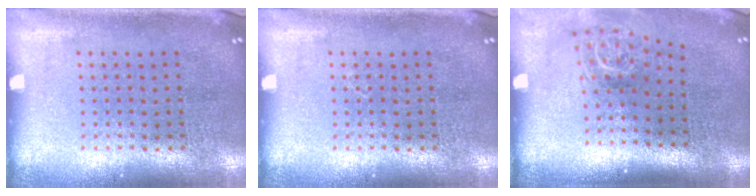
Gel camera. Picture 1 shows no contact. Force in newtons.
{"total": 0.0}
{"total": 1.8, "press": 1.3, "slide": 1.3}